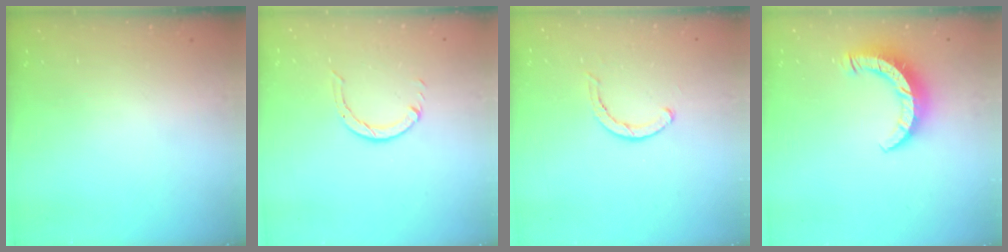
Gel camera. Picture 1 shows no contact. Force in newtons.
{"total": 3.5, "press": 3.5, "slide": 0.5}
{"total": 2.8, "press": 2.8, "slide": 0.2}
{"total": 9.0, "press": 8.9, "slide": 1.0}